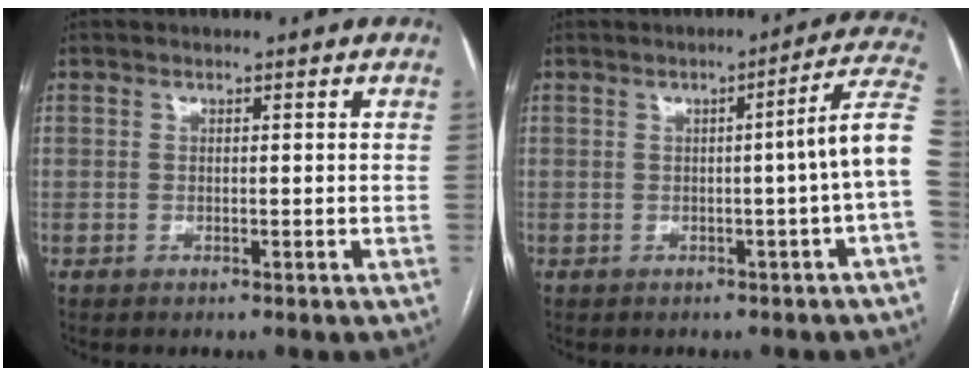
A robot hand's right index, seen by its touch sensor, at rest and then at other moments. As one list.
[{"total": 7.7, "force": [-0.6, -1.7, 7.5], "torque": [-0.083, 0.012, -0.010]}]